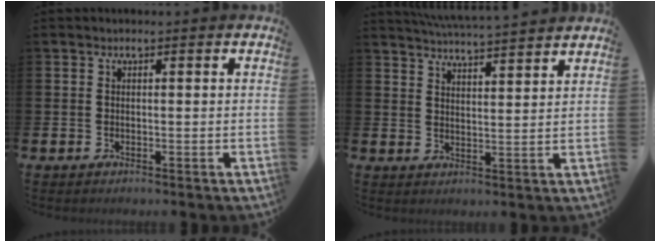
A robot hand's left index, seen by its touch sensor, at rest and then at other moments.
{"total": 5.3, "force": [5.3, -0.3, 0.5], "torque": [-0.022, -0.034, 0.093]}